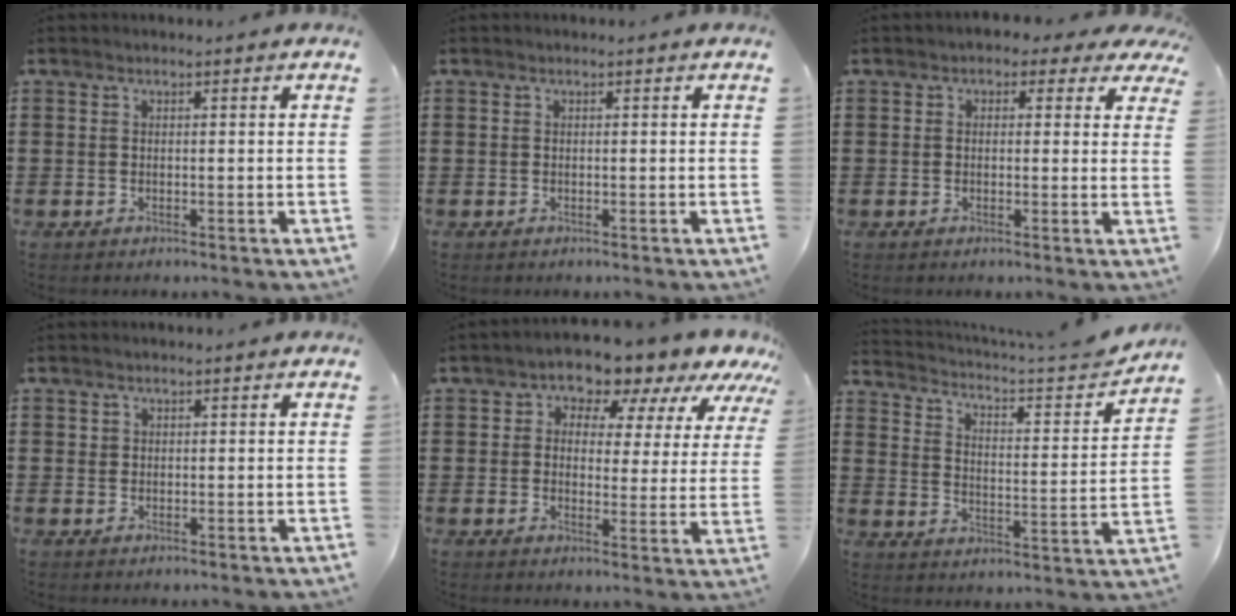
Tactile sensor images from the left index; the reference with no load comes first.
{"total": 0.0}
{"total": 1.8, "force": [0.6, 1.3, 1.0], "torque": [-0.017, 0.006, 0.007]}
{"total": 0.8, "force": [0.6, 0.5, 0.2], "torque": [-0.005, 0.002, 0.013]}
{"total": 6.6, "force": [5.5, 3.2, 1.6], "torque": [-0.044, -0.039, 0.090]}
{"total": 3.6, "force": [2.9, 0.4, 2.1], "torque": [-0.062, -0.028, 0.039]}